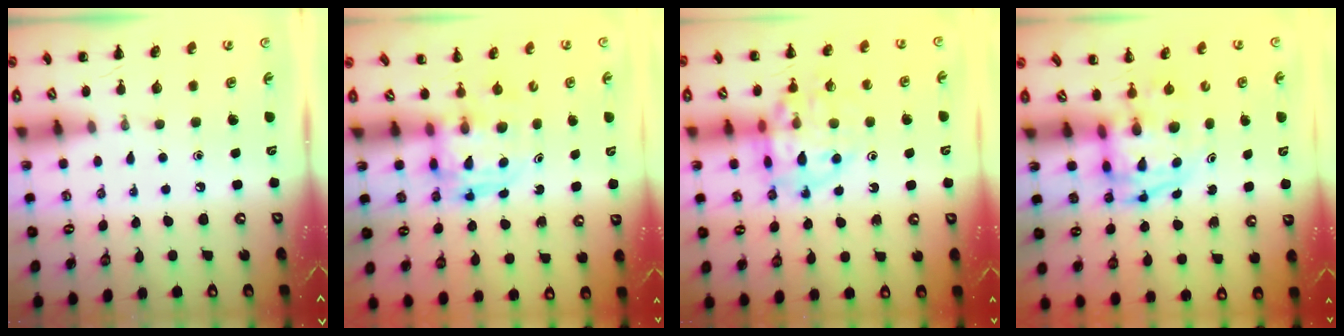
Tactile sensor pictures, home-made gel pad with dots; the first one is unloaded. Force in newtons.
{"total": 3.6, "press": 3.6, "slide": 0.3}
{"total": 15.3, "press": 15.0, "slide": 2.8}
{"total": 3.8, "press": 3.7, "slide": 0.7}